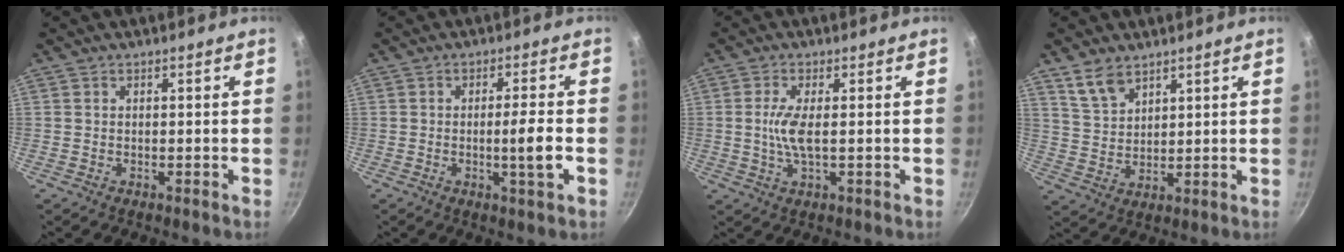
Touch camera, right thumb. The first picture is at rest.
{"total": 5.5, "force": [-1.2, 0.0, 5.4], "torque": [-0.090, 0.007, -0.020]}
{"total": 5.0, "force": [0.1, 1.3, 4.8], "torque": [-0.113, -0.001, 0.001]}
{"total": 6.2, "force": [4.4, 3.3, 2.8], "torque": [-0.041, -0.018, 0.096]}